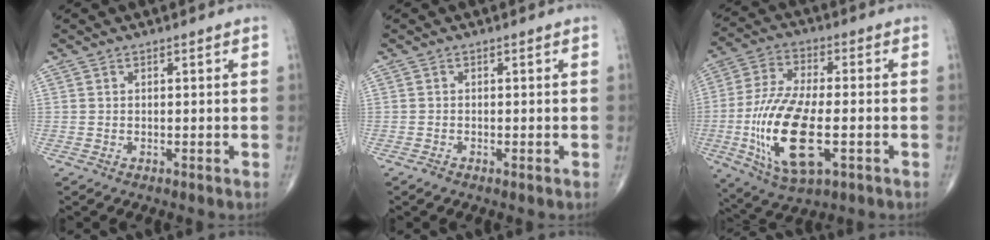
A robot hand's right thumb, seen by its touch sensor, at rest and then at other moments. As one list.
[{"total": 0.8, "force": [-0.5, 0.3, 0.5], "torque": [-0.014, -0.003, -0.012]}, {"total": 18.2, "force": [-4.0, 7.6, 16.1], "torque": [-0.329, 0.005, -0.063]}]